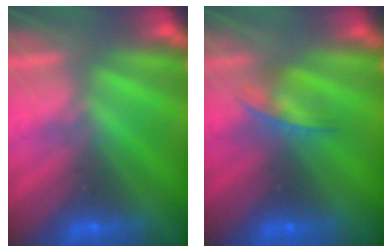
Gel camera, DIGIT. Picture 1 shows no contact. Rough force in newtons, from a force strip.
{"total": 8.4}